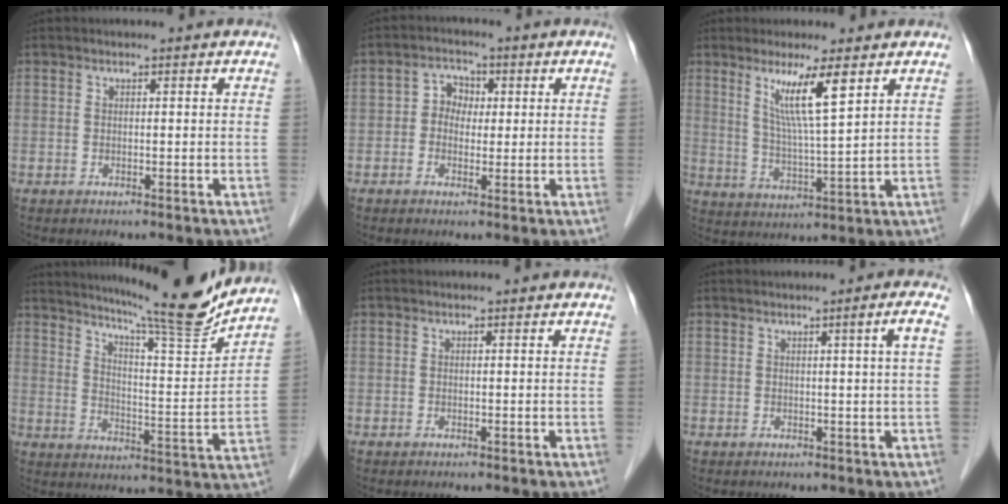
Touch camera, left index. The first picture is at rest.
{"total": 3.5, "force": [0.3, 3.0, 1.9], "torque": [-0.028, 0.014, 0.000]}
{"total": 7.7, "force": [4.0, -0.6, 6.6], "torque": [-0.124, -0.012, 0.076]}
{"total": 16.7, "force": [15.1, -0.7, 7.1], "torque": [-0.116, -0.034, 0.217]}
{"total": 0.0}
{"total": 2.3, "force": [0.6, -1.0, 2.0], "torque": [-0.032, -0.006, 0.015]}